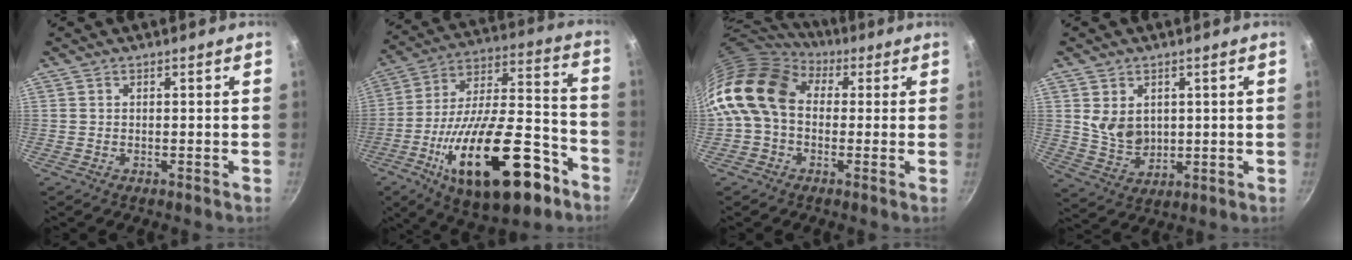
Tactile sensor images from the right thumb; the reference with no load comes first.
{"total": 29.3, "force": [-13.4, 12.5, 22.9], "torque": [-0.340, 0.066, -0.202]}
{"total": 14.6, "force": [2.1, 10.9, 9.6], "torque": [-0.162, 0.021, 0.015]}
{"total": 7.3, "force": [1.6, 5.6, 4.4], "torque": [-0.063, -0.018, 0.045]}